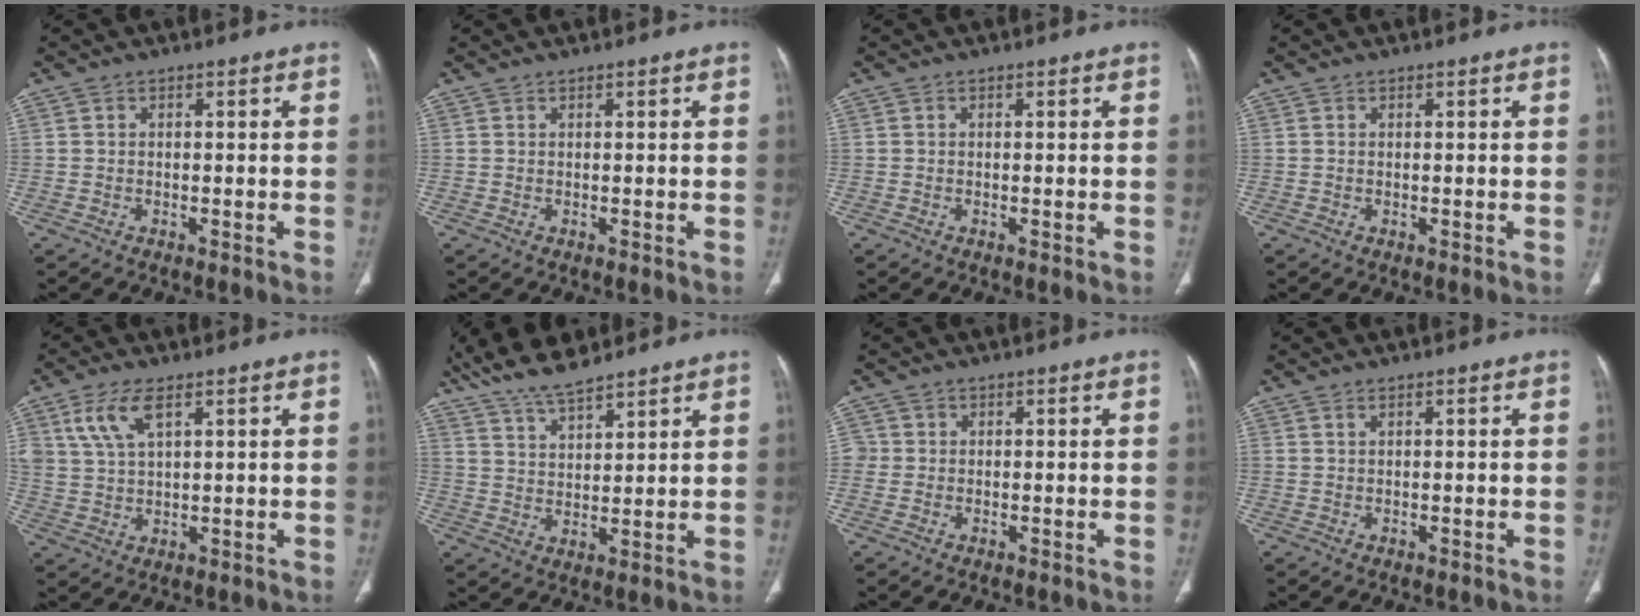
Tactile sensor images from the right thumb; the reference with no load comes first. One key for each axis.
{"total": 0.0}
{"total": 0.0}
{"total": 0.0}
{"total": 6.8, "fx": 3.4, "fy": 2.9, "fz": 5.1, "tx": -0.109, "ty": -0.008, "tz": 0.072}
{"total": 10.4, "fx": 8.6, "fy": 2.8, "fz": 5.1, "tx": -0.084, "ty": -0.033, "tz": 0.164}
{"total": 1.7, "fx": -0.1, "fy": 1.7, "fz": 0.3, "tx": 0.008, "ty": 0.006, "tz": -0.005}
{"total": 0.0}